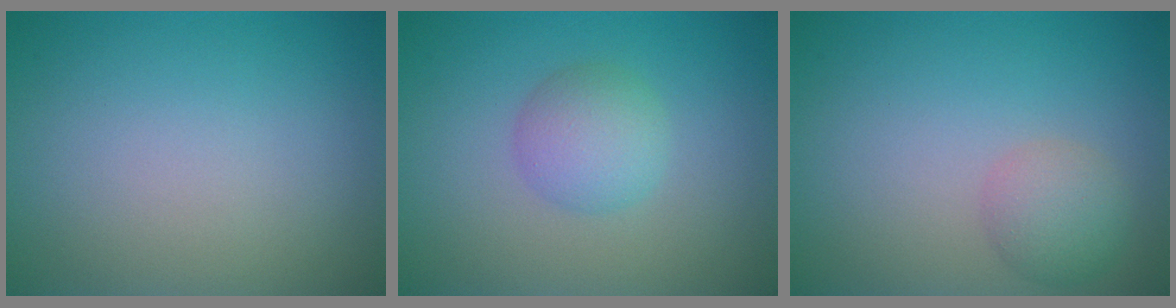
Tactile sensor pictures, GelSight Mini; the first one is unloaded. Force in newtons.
{"total": 3.0, "press": 3.0, "slide": 0.1}
{"total": 2.6, "press": 2.6, "slide": 0.1}